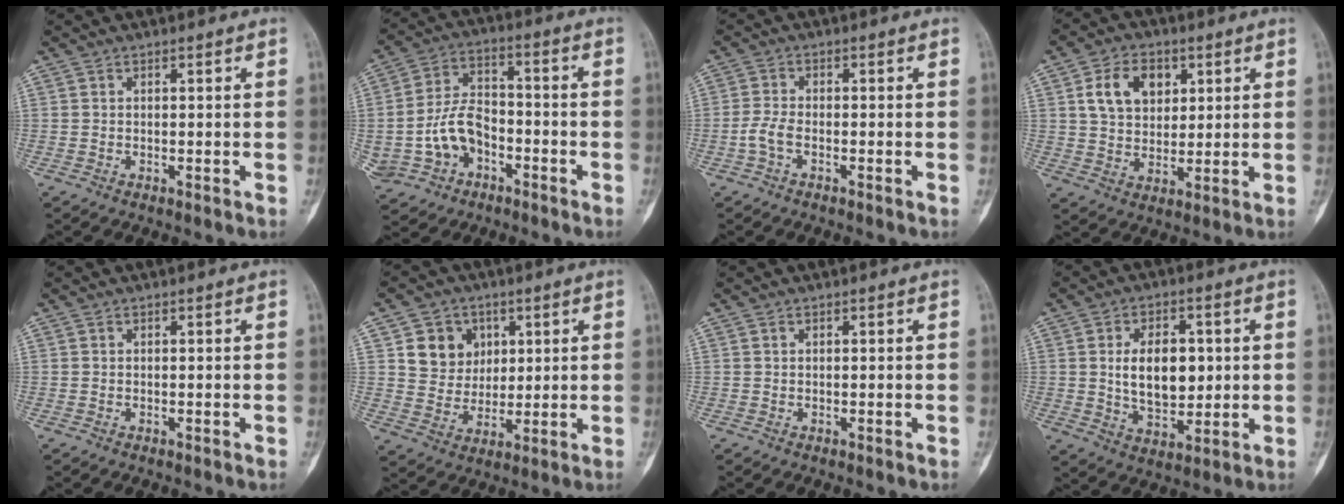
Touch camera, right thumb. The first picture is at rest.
{"total": 12.9, "force": [-3.8, 9.6, 7.9], "torque": [-0.136, 0.039, -0.062]}
{"total": 2.9, "force": [-1.2, 1.3, 2.3], "torque": [-0.055, 0.008, -0.029]}
{"total": 9.9, "force": [3.5, 7.0, 6.1], "torque": [-0.077, -0.008, 0.064]}
{"total": 0.0}
{"total": 9.2, "force": [3.3, 8.1, 2.8], "torque": [-0.009, -0.010, 0.062]}
{"total": 0.0}
{"total": 11.4, "force": [1.3, 7.1, 8.8], "torque": [-0.114, -0.010, 0.029]}